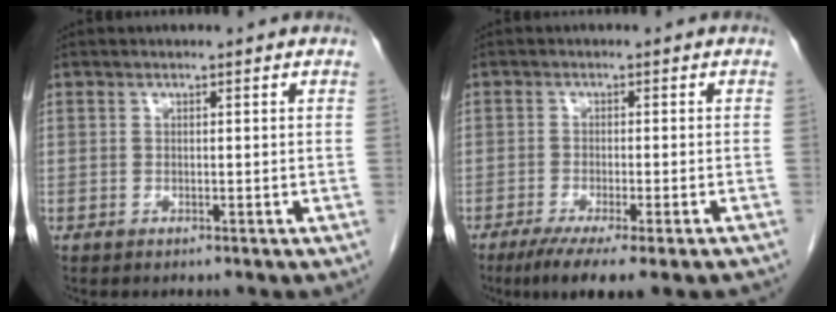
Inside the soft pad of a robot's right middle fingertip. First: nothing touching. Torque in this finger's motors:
{"motor_torque": [1.21, -0.93, 0.19, 0.10]}